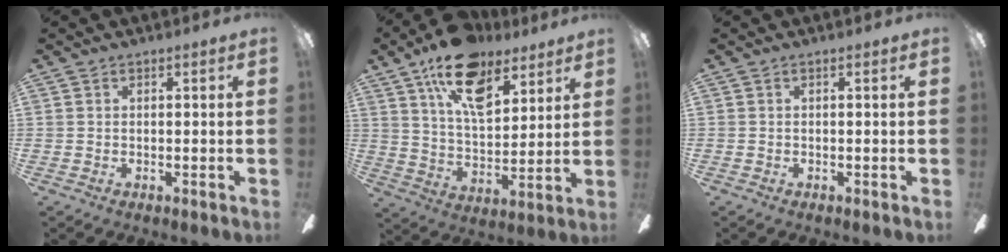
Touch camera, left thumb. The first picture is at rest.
{"total": 17.9, "force": [11.4, 8.9, 10.5], "torque": [-0.172, -0.049, 0.201]}
{"total": 0.0}